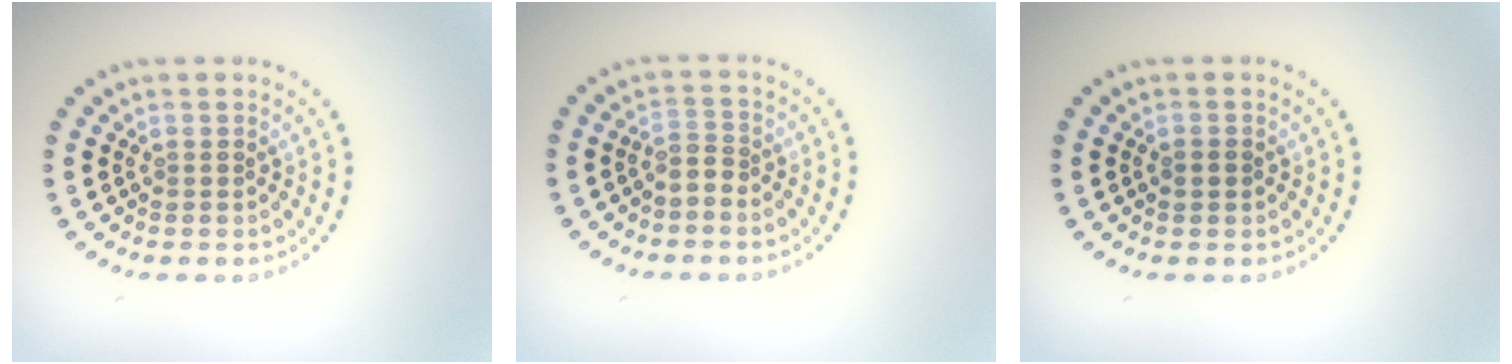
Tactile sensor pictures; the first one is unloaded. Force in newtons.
{"total": 1.7, "press": 1.2, "slide": 1.2}
{"total": 1.3, "press": 1.3, "slide": 0.2}